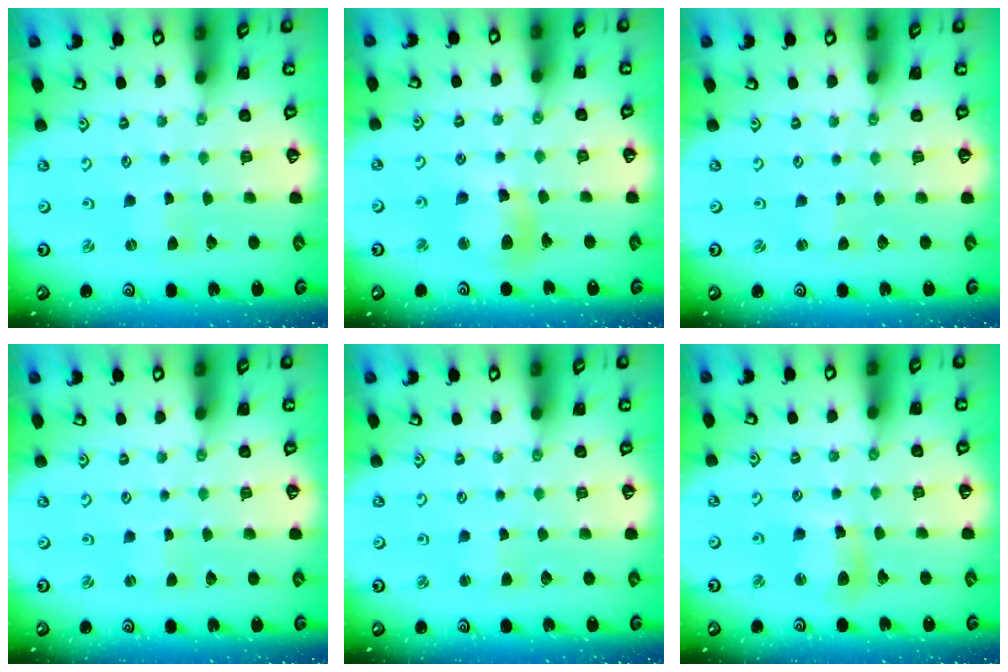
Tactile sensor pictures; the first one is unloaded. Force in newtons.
{"total": 11.6, "press": 11.5, "slide": 1.9}
{"total": 0.7, "press": 0.7, "slide": 0.2}
{"total": 0.0}
{"total": 1.9, "press": 1.9, "slide": 0.3}
{"total": 9.7, "press": 9.6, "slide": 1.4}